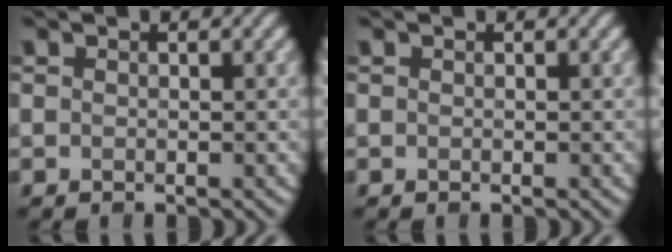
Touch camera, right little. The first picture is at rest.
{"total": 0.0}